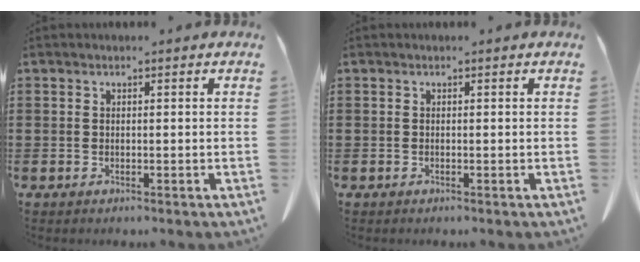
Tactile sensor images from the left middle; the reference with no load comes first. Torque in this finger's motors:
{"motor_torque": [0.01, -0.19, 0.05, -0.01]}